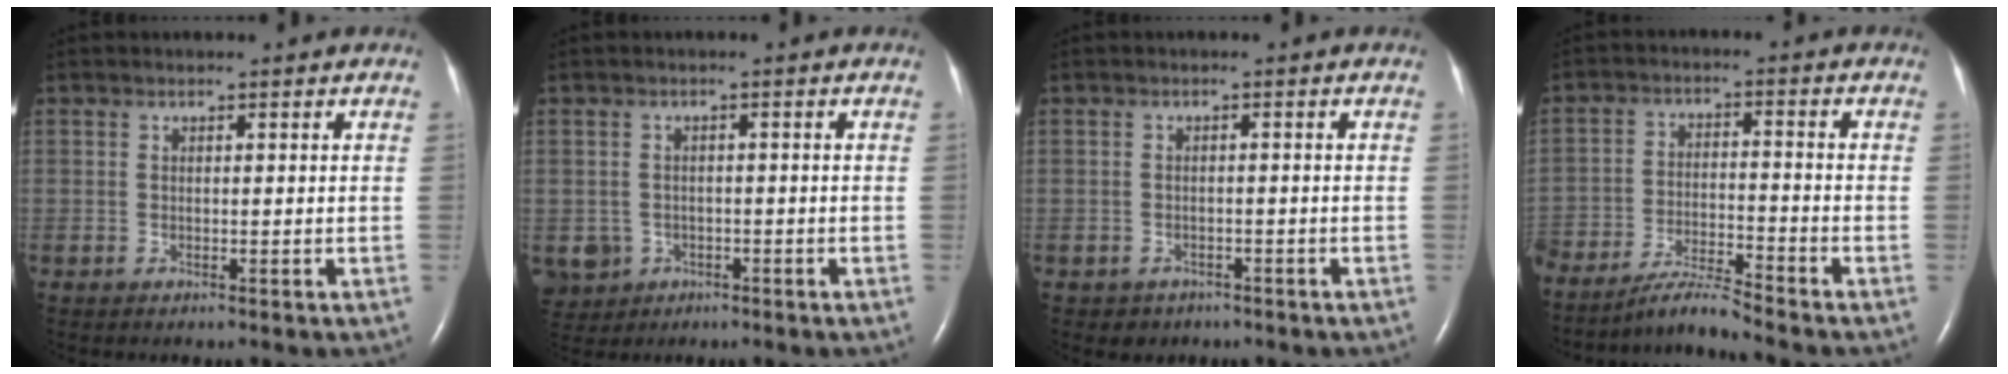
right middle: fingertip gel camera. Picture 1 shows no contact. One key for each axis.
{"total": 5.0, "fx": -1.9, "fy": 4.5, "fz": 0.9, "tx": -0.029, "ty": 0.002, "tz": -0.024}
{"total": 2.2, "fx": -1.4, "fy": 1.7, "fz": 0.0, "tx": -0.009, "ty": 0.007, "tz": -0.015}
{"total": 6.5, "fx": -6.1, "fy": -1.3, "fz": 1.9, "tx": -0.033, "ty": -0.018, "tz": -0.112}